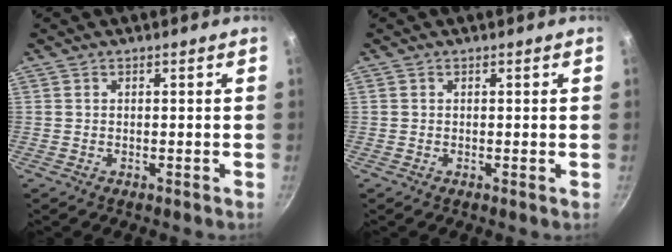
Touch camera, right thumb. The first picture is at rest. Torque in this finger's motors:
{"motor_torque": [-0.19, 0.50, 0.14, 0.22, 0.02]}